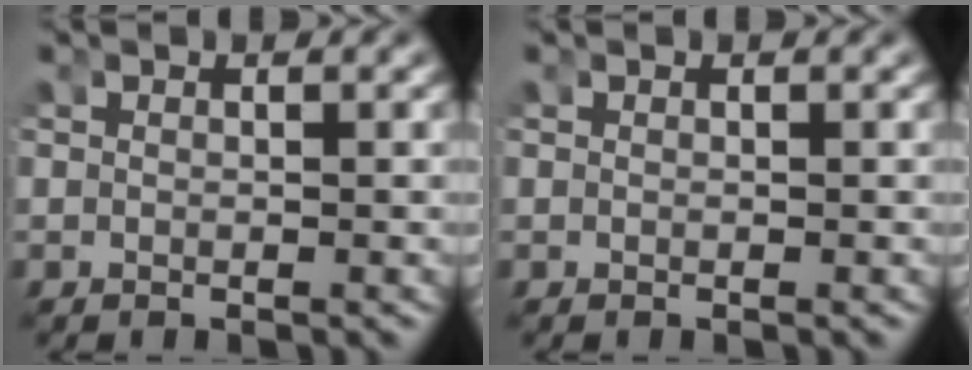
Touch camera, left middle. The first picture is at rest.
{"total": 0.0}